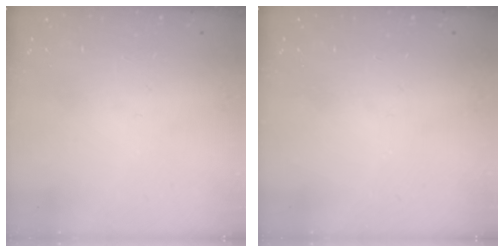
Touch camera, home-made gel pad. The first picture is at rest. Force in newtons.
{"total": 0.0}